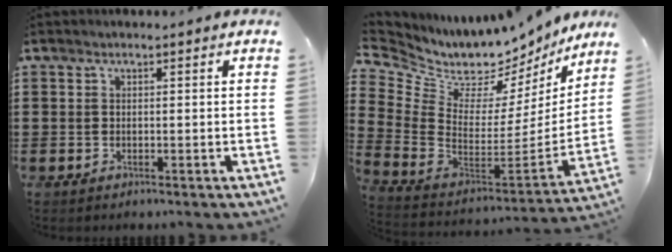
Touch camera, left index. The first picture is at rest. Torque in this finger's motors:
{"motor_torque": [-0.26, 0.26, 0.12, 0.01]}